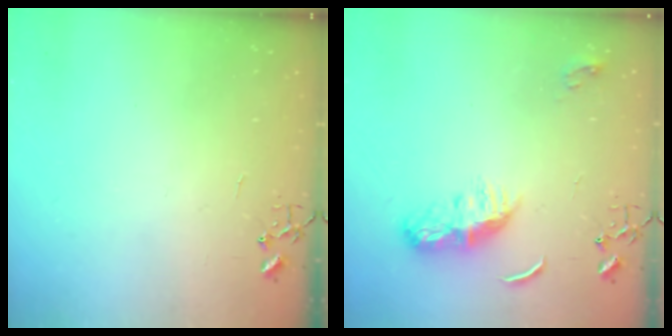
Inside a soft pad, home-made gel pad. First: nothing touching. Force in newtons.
{"total": 8.9, "press": 8.9, "slide": 0.1}